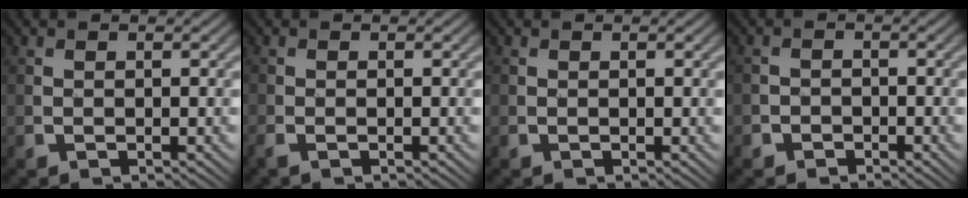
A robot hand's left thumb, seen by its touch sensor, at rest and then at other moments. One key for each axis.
{"total": 1.2, "fx": -0.9, "fy": 0.3, "fz": 0.7, "tx": -0.022, "ty": -0.005, "tz": -0.022}
{"total": 0.0}
{"total": 1.5, "fx": -1.1, "fy": 1.0, "fz": 0.1, "tx": 0.004, "ty": 0.003, "tz": -0.023}